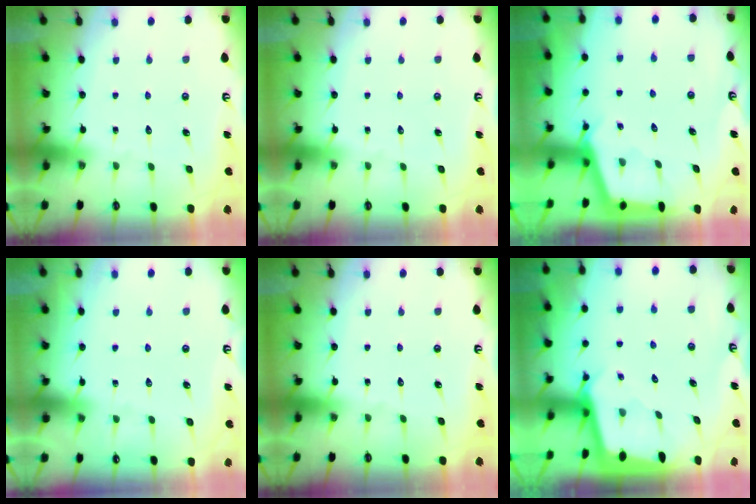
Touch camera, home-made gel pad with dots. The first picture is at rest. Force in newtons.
{"total": 0.0}
{"total": 2.9, "press": 2.9, "slide": 0.3}
{"total": 3.3, "press": 3.2, "slide": 0.5}
{"total": 0.0}
{"total": 2.4, "press": 2.4, "slide": 0.1}